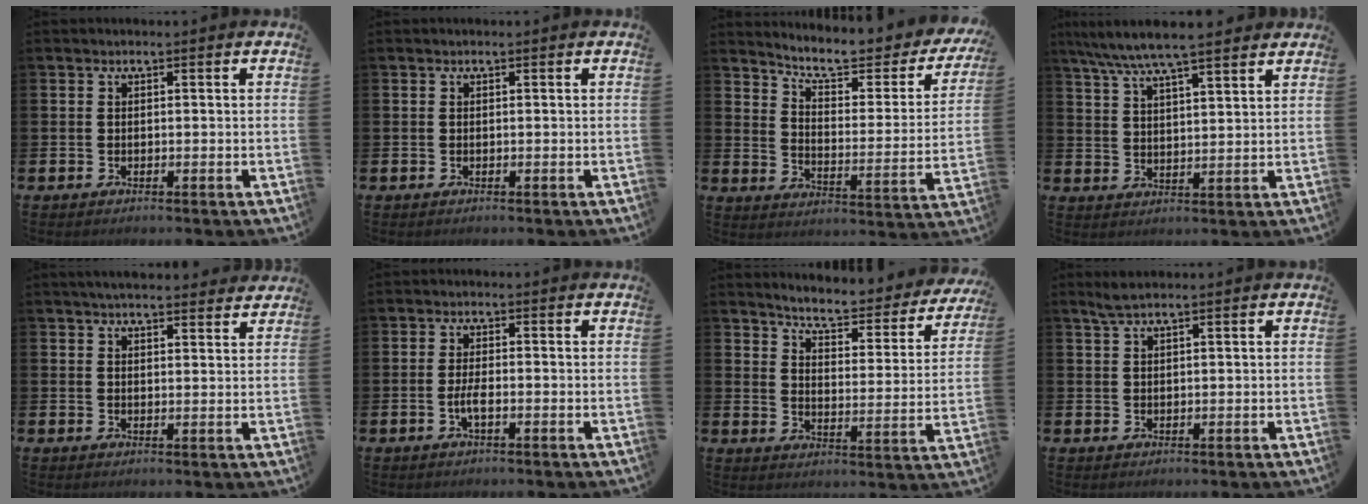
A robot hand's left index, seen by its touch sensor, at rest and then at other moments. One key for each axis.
{"total": 0.0}
{"total": 7.1, "fx": 6.0, "fy": 1.8, "fz": 3.3, "tx": -0.078, "ty": -0.044, "tz": 0.095}
{"total": 7.3, "fx": 6.7, "fy": 0.6, "fz": 2.7, "tx": -0.076, "ty": -0.024, "tz": 0.121}
{"total": 3.8, "fx": 3.7, "fy": 0.6, "fz": 0.8, "tx": -0.011, "ty": -0.016, "tz": 0.065}
{"total": 2.2, "fx": -0.7, "fy": 0.6, "fz": 2.0, "tx": -0.040, "ty": 0.004, "tz": -0.012}
{"total": 5.6, "fx": 5.4, "fy": 0.7, "fz": 1.5, "tx": -0.050, "ty": -0.048, "tz": 0.084}
{"total": 2.1, "fx": 1.7, "fy": 0.2, "fz": 1.3, "tx": -0.029, "ty": 0.005, "tz": 0.030}